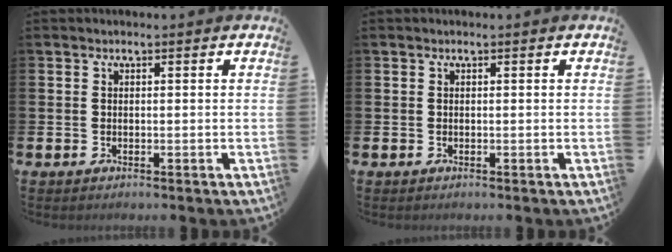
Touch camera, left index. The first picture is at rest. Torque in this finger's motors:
{"motor_torque": [0.07, -0.03, 0.04, 0.02]}